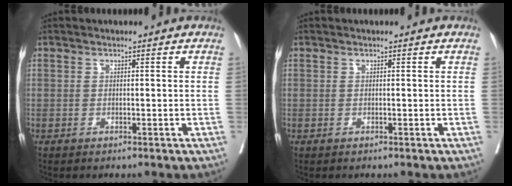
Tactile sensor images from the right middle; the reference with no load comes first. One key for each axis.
{"total": 0.0}